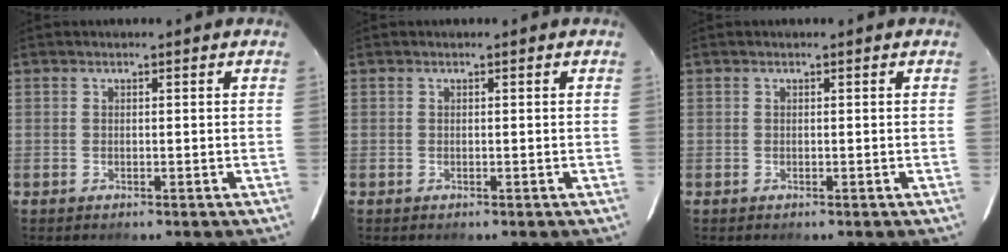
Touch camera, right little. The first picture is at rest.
{"total": 0.0}
{"total": 0.0}